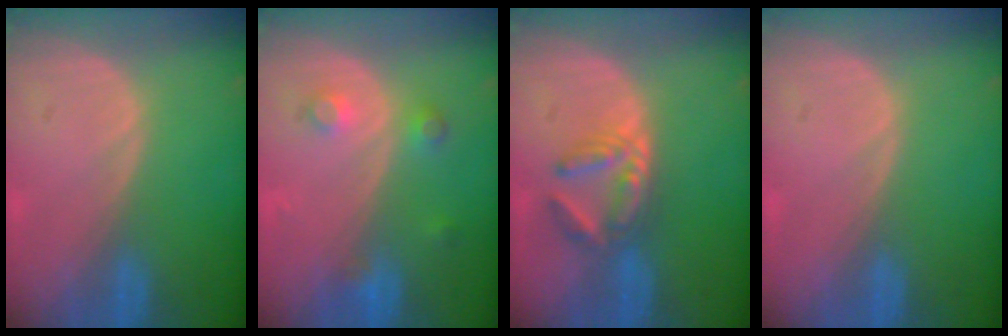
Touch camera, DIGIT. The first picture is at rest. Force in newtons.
{"total": 3.4, "press": 3.2, "slide": 1.2}
{"total": 5.7, "press": 5.1, "slide": 2.6}
{"total": 0.0}